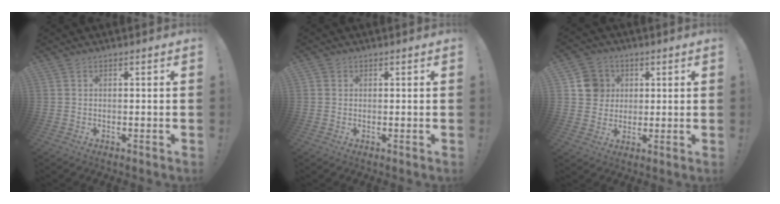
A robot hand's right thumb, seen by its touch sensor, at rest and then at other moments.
{"total": 0.9, "force": [0.4, 0.8, 0.0], "torque": [0.000, 0.001, 0.007]}
{"total": 9.0, "force": [2.7, 8.4, 1.9], "torque": [-0.022, -0.011, 0.059]}